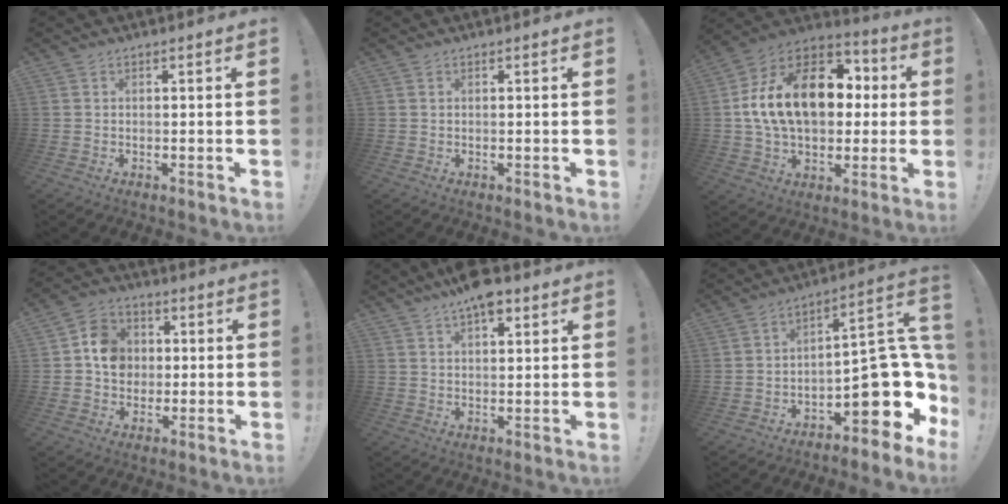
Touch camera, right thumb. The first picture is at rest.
{"total": 0.0}
{"total": 22.4, "force": [3.5, 14.7, 16.6], "torque": [-0.273, 0.009, 0.073]}
{"total": 10.4, "force": [0.7, 9.2, 4.8], "torque": [-0.067, 0.015, 0.022]}
{"total": 7.8, "force": [5.1, 3.2, 4.9], "torque": [-0.066, -0.028, 0.087]}
{"total": 15.2, "force": [-4.2, 7.3, 12.7], "torque": [-0.142, 0.012, -0.058]}